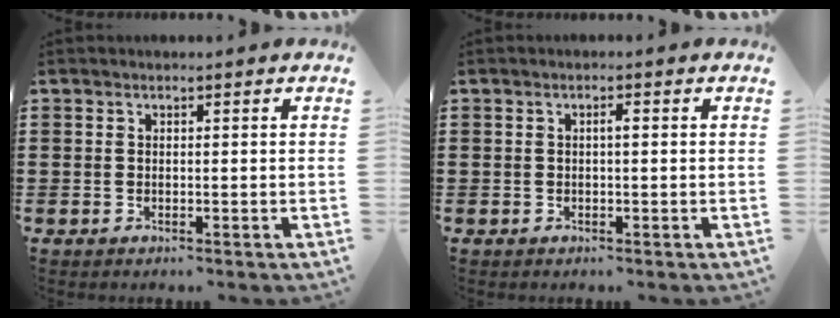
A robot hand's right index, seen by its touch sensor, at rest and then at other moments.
{"total": 0.9, "force": [0.0, 0.2, 0.9], "torque": [-0.018, -0.001, 0.000]}